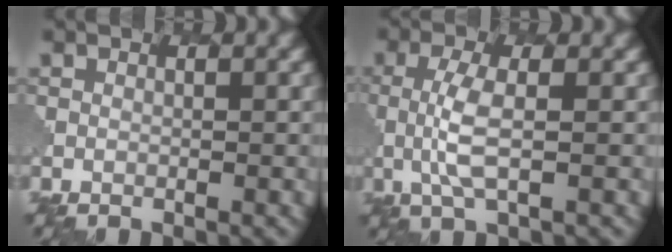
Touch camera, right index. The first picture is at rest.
{"total": 3.1, "force": [0.0, 0.9, 3.0], "torque": [-0.072, -0.003, 0.000]}